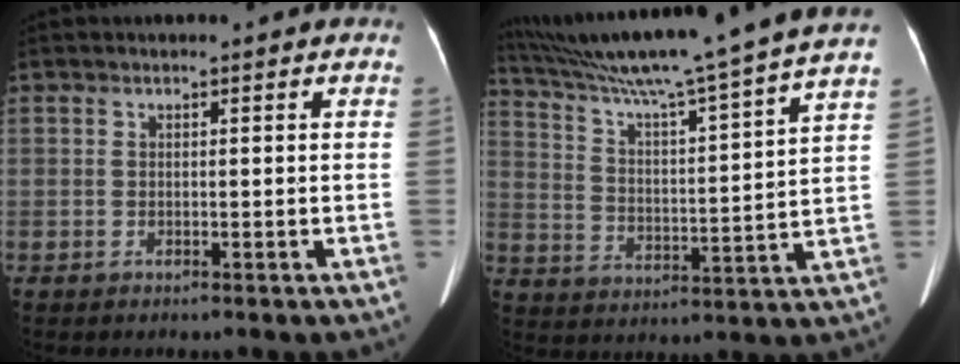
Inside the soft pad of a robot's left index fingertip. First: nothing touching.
{"total": 23.9, "force": [20.4, -2.3, 12.2], "torque": [-0.210, -0.028, 0.297]}